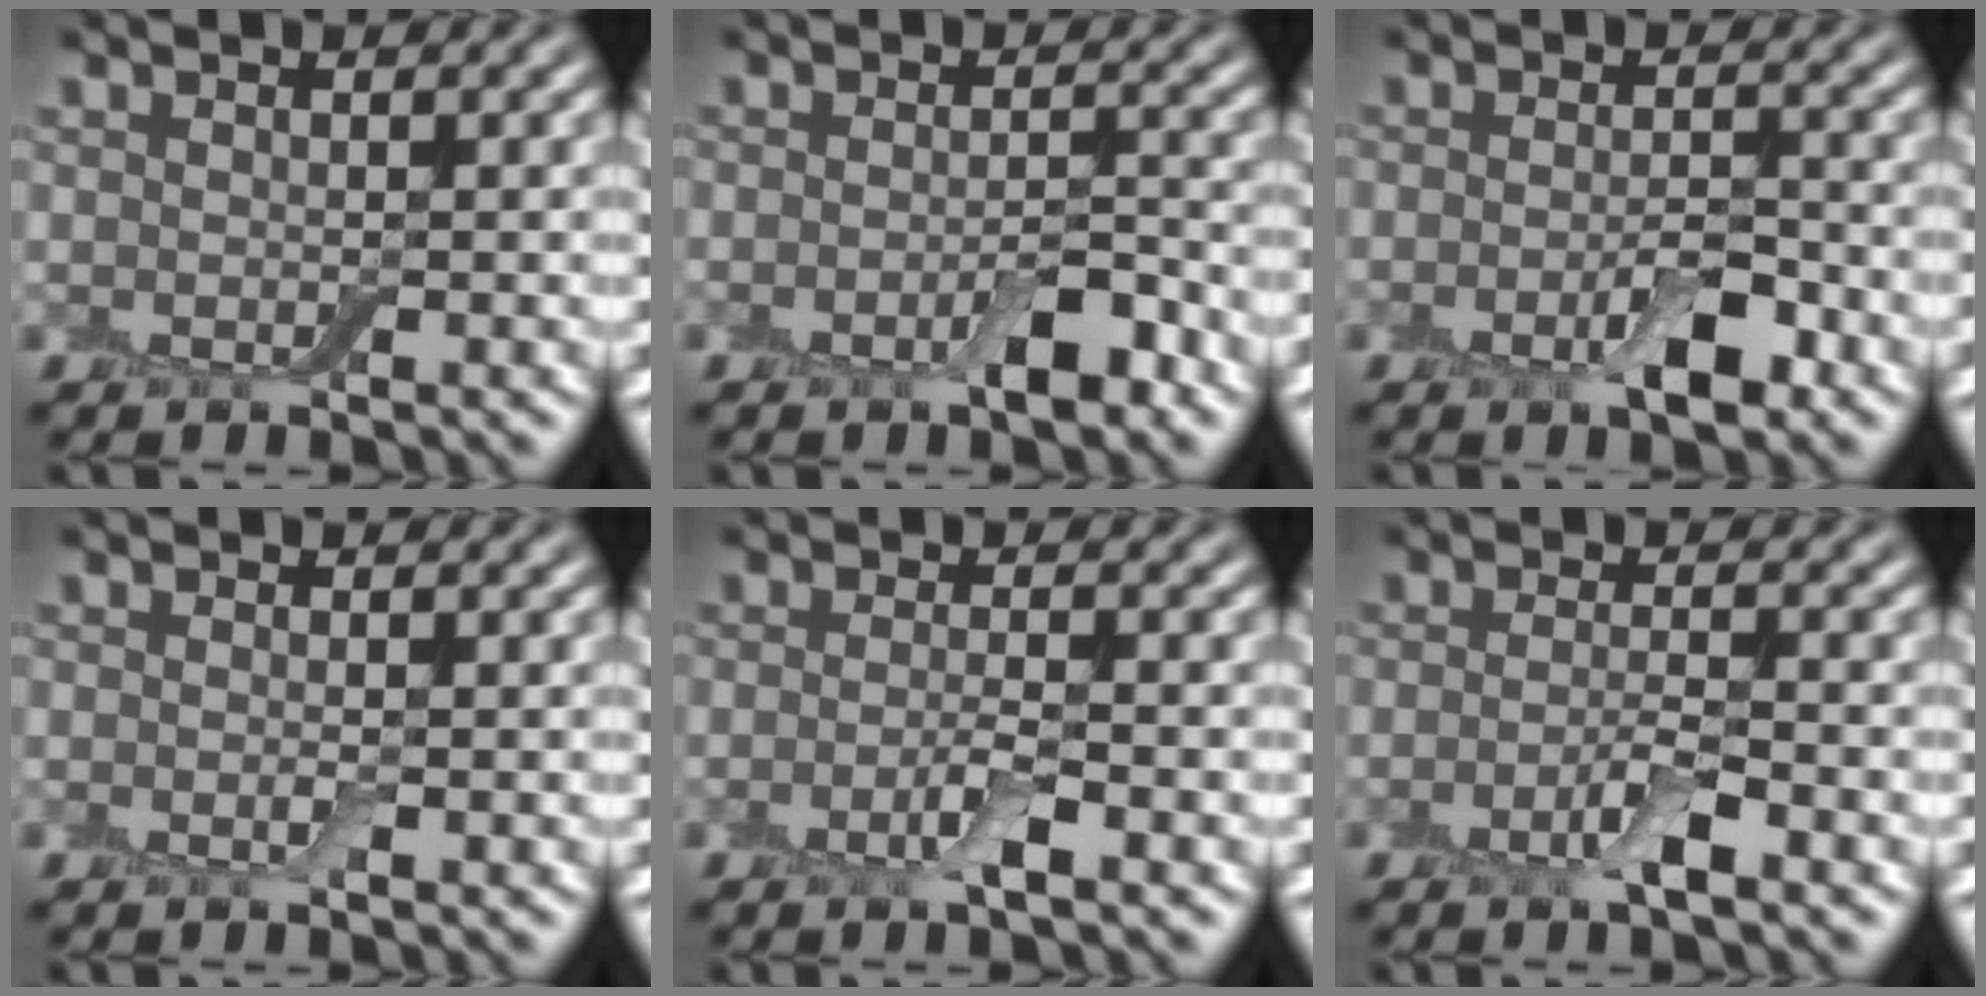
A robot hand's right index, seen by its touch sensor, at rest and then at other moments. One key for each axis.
{"total": 2.8, "fx": -1.5, "fy": 0.9, "fz": 2.2, "tx": -0.034, "ty": 0.004, "tz": -0.027}
{"total": 3.4, "fx": -1.5, "fy": 1.2, "fz": 2.7, "tx": -0.049, "ty": -0.001, "tz": -0.028}
{"total": 0.8, "fx": -0.3, "fy": 0.1, "fz": 0.7, "tx": -0.016, "ty": -0.006, "tz": -0.007}
{"total": 2.3, "fx": -1.0, "fy": 0.4, "fz": 2.0, "tx": -0.040, "ty": -0.001, "tz": -0.024}
{"total": 2.7, "fx": -1.3, "fy": 0.5, "fz": 2.3, "tx": -0.044, "ty": 0.002, "tz": -0.031}